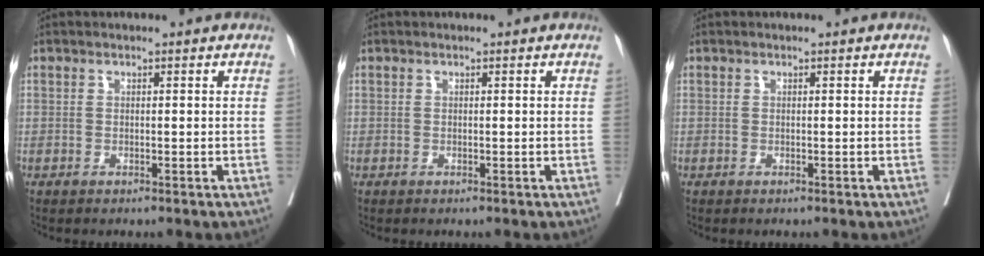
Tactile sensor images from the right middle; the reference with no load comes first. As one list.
[{"total": 0.0}, {"total": 0.0}]